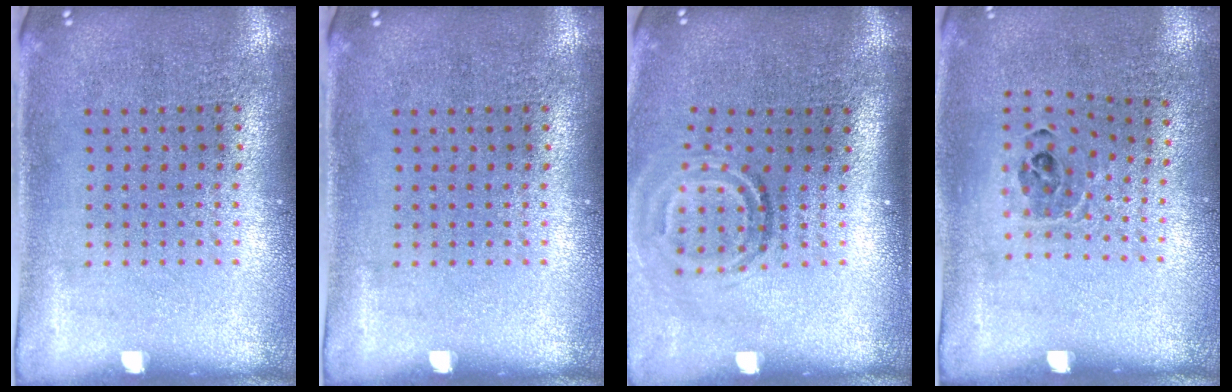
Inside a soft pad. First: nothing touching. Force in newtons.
{"total": 0.0}
{"total": 1.9, "press": 1.2, "slide": 1.4}
{"total": 0.9, "press": 0.8, "slide": 0.3}